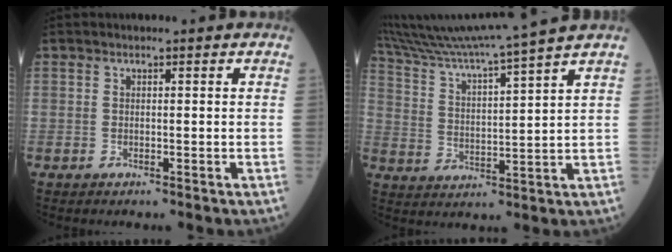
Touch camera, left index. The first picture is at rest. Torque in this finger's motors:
{"motor_torque": [0.00, -2.14, 0.27, 0.13]}